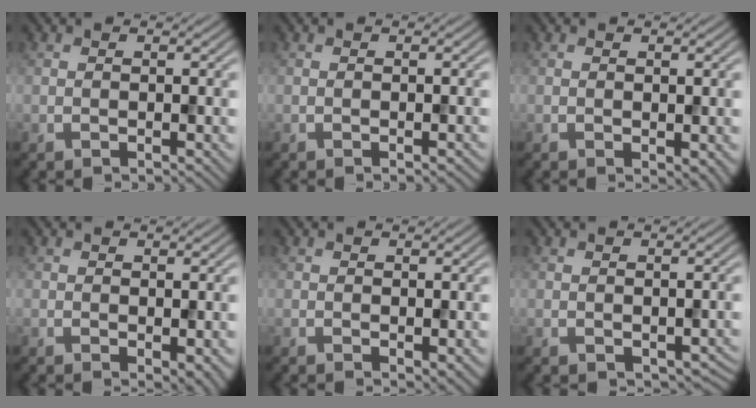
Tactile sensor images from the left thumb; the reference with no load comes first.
{"total": 0.6, "force": [-0.3, 0.0, 0.5], "torque": [-0.006, 0.000, -0.005]}
{"total": 1.7, "force": [-0.4, 0.9, 1.4], "torque": [-0.020, -0.010, -0.003]}
{"total": 2.1, "force": [-0.4, 1.1, 1.8], "torque": [-0.023, -0.009, -0.002]}
{"total": 1.0, "force": [-0.1, 0.5, 0.9], "torque": [-0.011, -0.006, 0.000]}
{"total": 1.4, "force": [-0.3, 1.0, 1.0], "torque": [-0.017, -0.009, 0.003]}